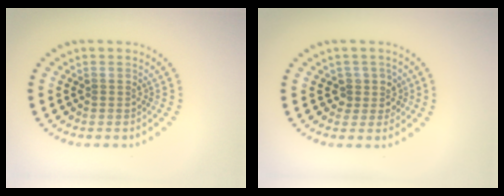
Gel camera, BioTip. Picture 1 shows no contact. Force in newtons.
{"total": 2.1, "press": 1.7, "slide": 1.3}